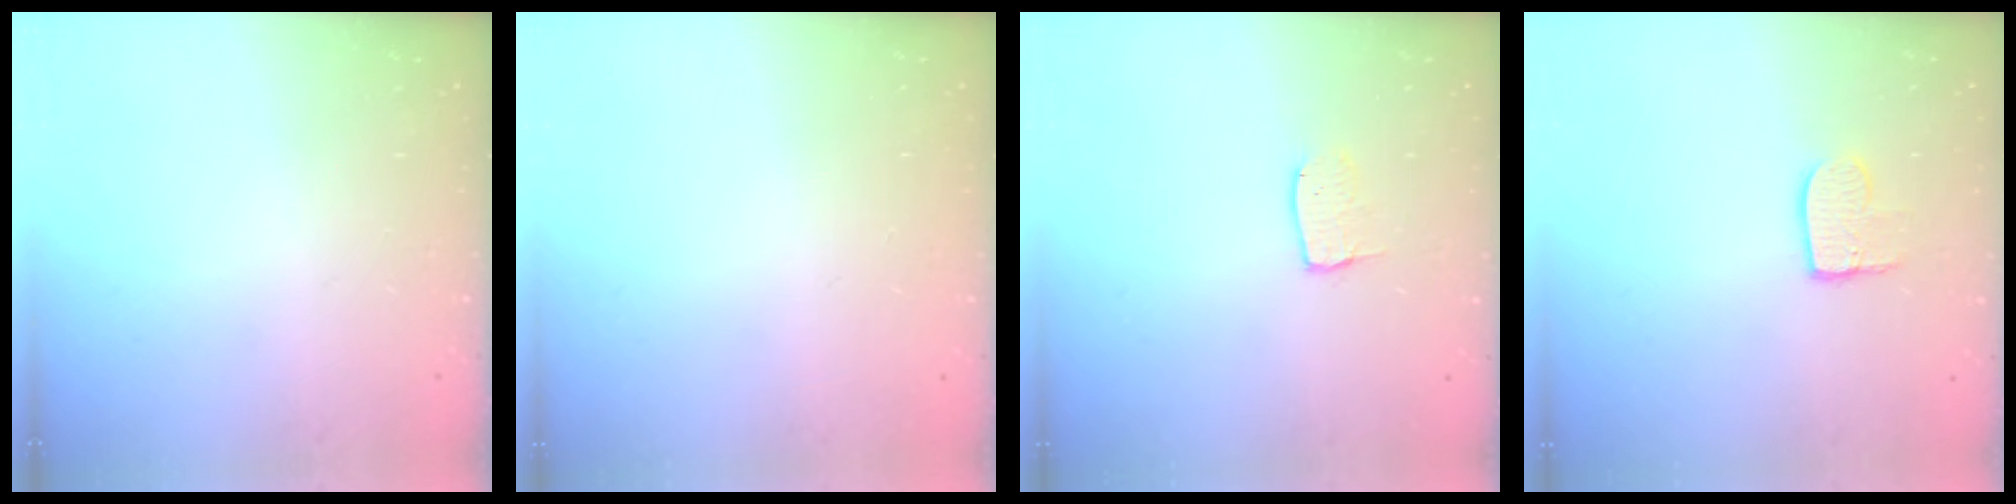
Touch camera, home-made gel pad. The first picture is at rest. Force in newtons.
{"total": 0.0}
{"total": 3.8, "press": 3.8, "slide": 0.3}
{"total": 7.7, "press": 7.7, "slide": 0.5}